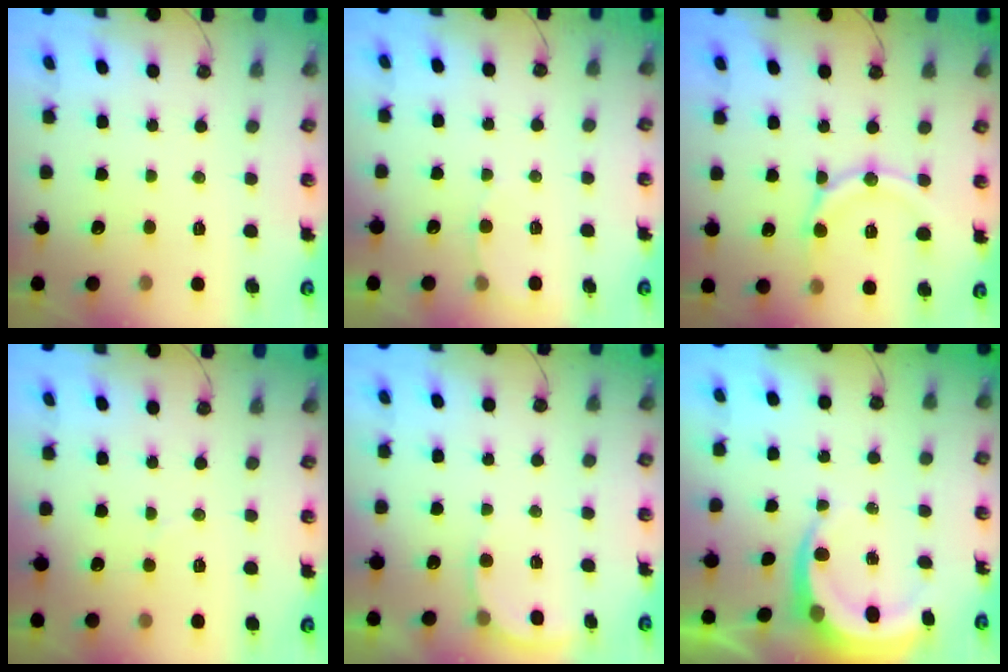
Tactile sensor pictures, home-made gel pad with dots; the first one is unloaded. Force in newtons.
{"total": 4.4, "press": 4.4, "slide": 0.4}
{"total": 14.3, "press": 14.2, "slide": 1.5}
{"total": 1.8, "press": 1.8, "slide": 0.1}
{"total": 3.5, "press": 3.4, "slide": 0.4}
{"total": 6.1, "press": 6.0, "slide": 0.8}